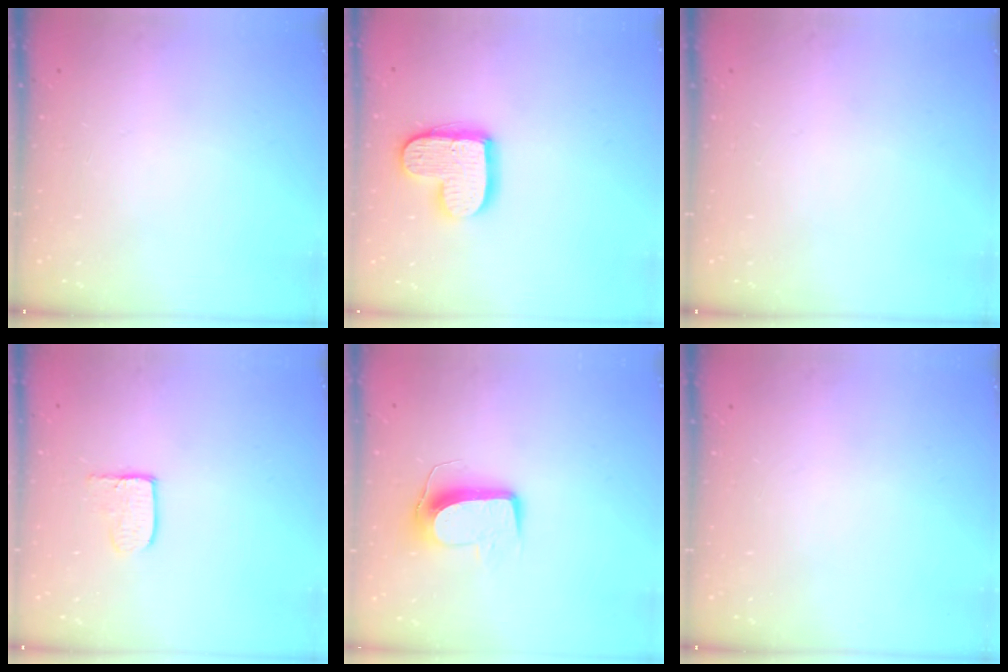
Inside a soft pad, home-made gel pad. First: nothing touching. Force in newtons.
{"total": 13.0, "press": 13.0, "slide": 0.8}
{"total": 0.0}
{"total": 3.3, "press": 3.3, "slide": 0.3}
{"total": 9.7, "press": 9.7, "slide": 0.6}
{"total": 0.0}